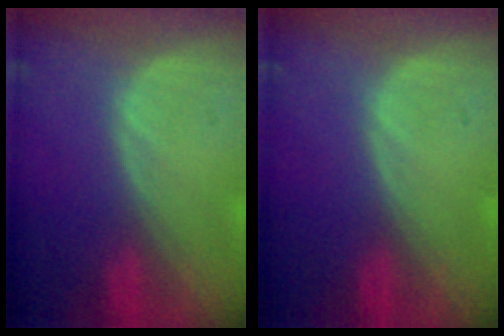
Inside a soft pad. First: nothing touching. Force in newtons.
{"total": 0.0}